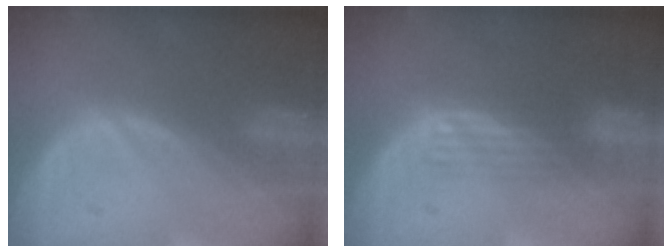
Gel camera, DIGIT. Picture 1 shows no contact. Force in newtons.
{"total": 2.9, "press": 2.7, "slide": 1.2}